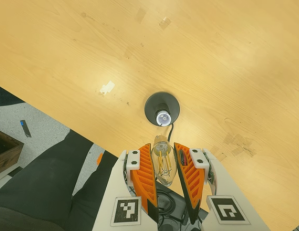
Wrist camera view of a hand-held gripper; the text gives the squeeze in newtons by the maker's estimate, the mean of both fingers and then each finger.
{"total": 12.9, "left": 12.9, "right": 12.9}